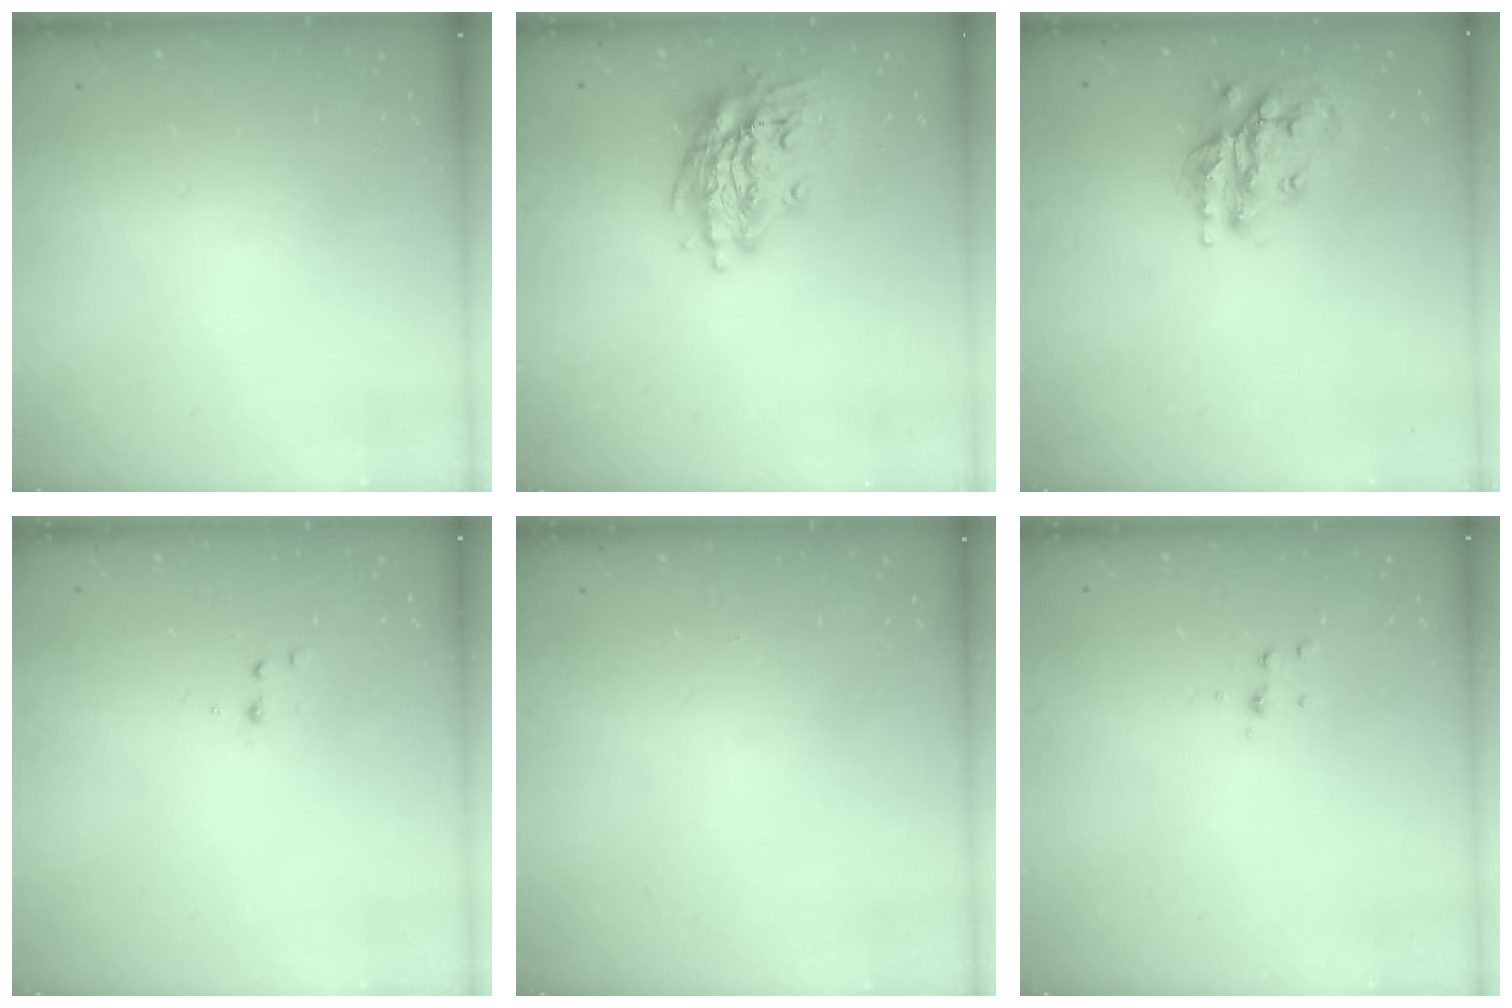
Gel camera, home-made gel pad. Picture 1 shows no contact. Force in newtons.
{"total": 16.1, "press": 15.9, "slide": 2.1}
{"total": 16.1, "press": 16.0, "slide": 1.3}
{"total": 3.2, "press": 3.1, "slide": 1.0}
{"total": 0.0}
{"total": 4.4, "press": 4.3, "slide": 0.4}